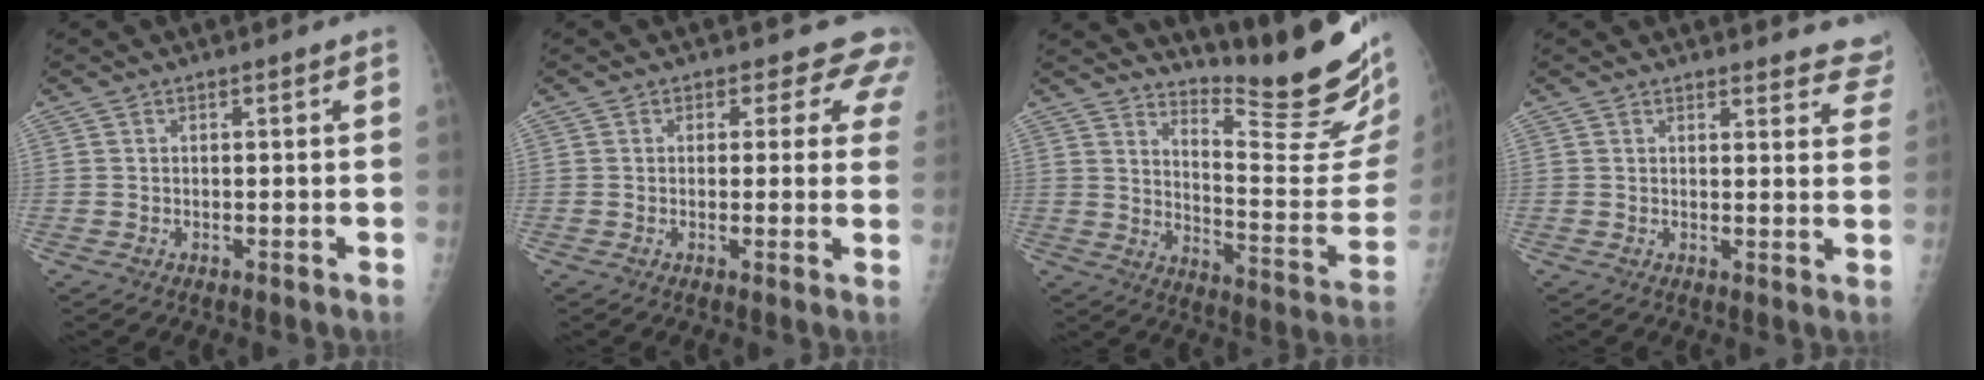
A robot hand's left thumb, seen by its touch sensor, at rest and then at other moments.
{"total": 6.2, "force": [4.8, 3.8, 1.1], "torque": [0.033, -0.018, 0.030]}
{"total": 21.2, "force": [17.7, 2.5, 11.4], "torque": [-0.139, -0.177, 0.245]}
{"total": 9.7, "force": [9.2, 2.6, 1.2], "torque": [0.035, -0.053, 0.071]}